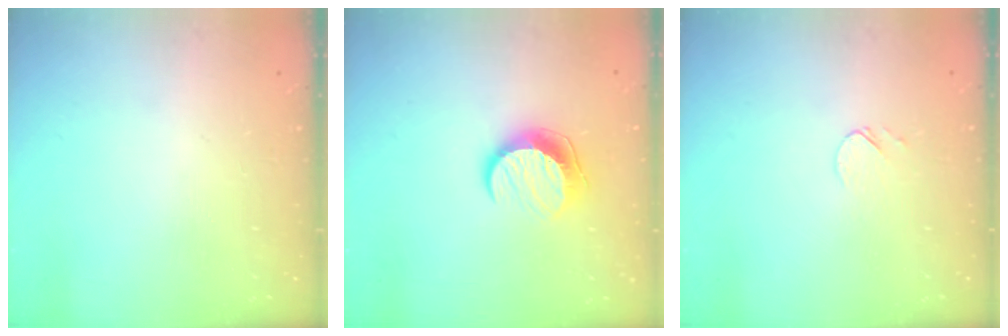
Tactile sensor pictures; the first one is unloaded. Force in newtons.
{"total": 10.1, "press": 10.1, "slide": 0.2}
{"total": 4.0, "press": 3.9, "slide": 0.5}